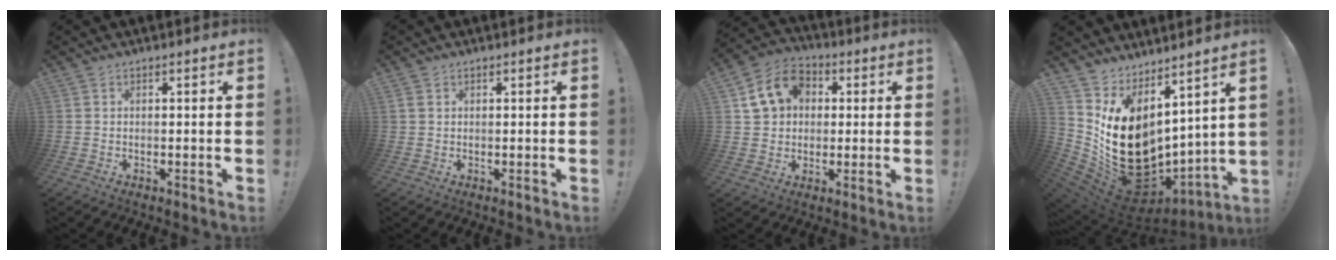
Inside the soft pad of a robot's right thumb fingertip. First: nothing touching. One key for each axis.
{"total": 1.6, "fx": 0.8, "fy": 1.1, "fz": 0.9, "tx": -0.021, "ty": 0.005, "tz": 0.017}
{"total": 13.1, "fx": 4.0, "fy": 10.6, "fz": 6.5, "tx": -0.102, "ty": 0.005, "tz": 0.086}
{"total": 18.0, "fx": 1.5, "fy": 13.8, "fz": 11.6, "tx": -0.202, "ty": -0.034, "tz": 0.058}